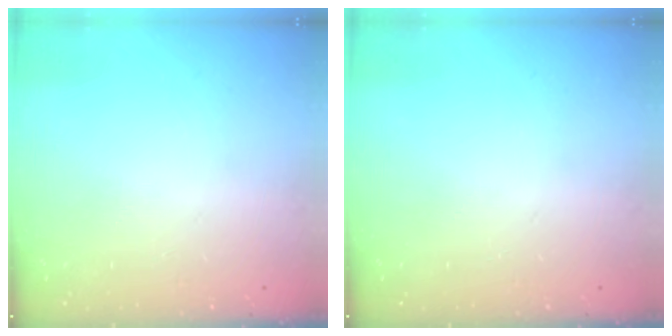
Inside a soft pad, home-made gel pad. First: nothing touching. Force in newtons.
{"total": 0.0}